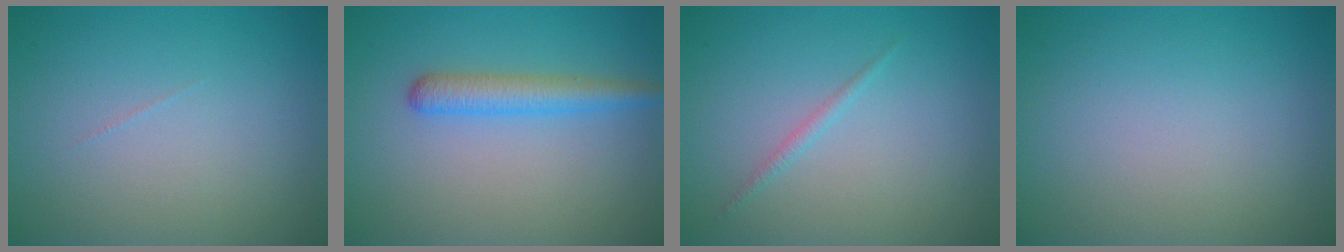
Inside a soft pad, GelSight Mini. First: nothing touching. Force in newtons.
{"total": 2.9, "press": 2.9, "slide": 0.1}
{"total": 0.7, "press": 0.7, "slide": 0.1}
{"total": 0.0}